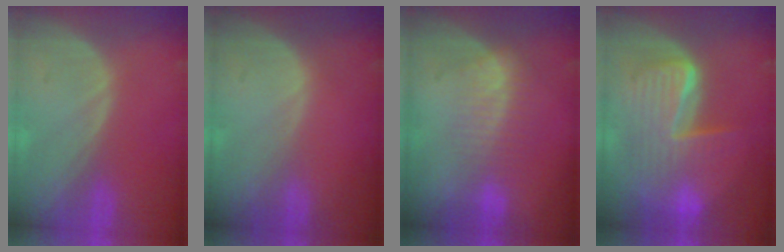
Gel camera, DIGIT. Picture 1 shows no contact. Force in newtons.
{"total": 0.0}
{"total": 7.4, "press": 6.3, "slide": 3.8}
{"total": 10.4, "press": 10.4, "slide": 0.9}